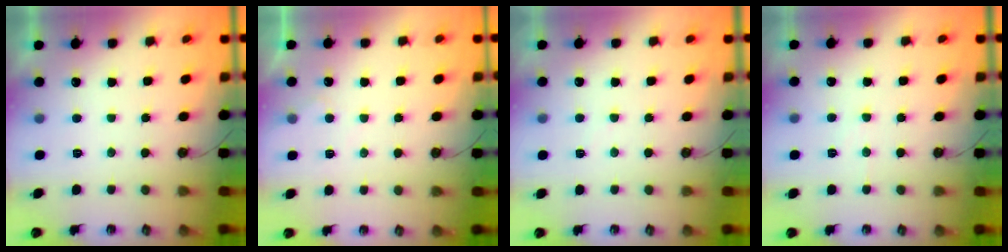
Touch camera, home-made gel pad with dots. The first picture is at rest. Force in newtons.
{"total": 3.6, "press": 3.6, "slide": 0.5}
{"total": 2.3, "press": 2.2, "slide": 0.4}
{"total": 4.2, "press": 4.2, "slide": 0.6}